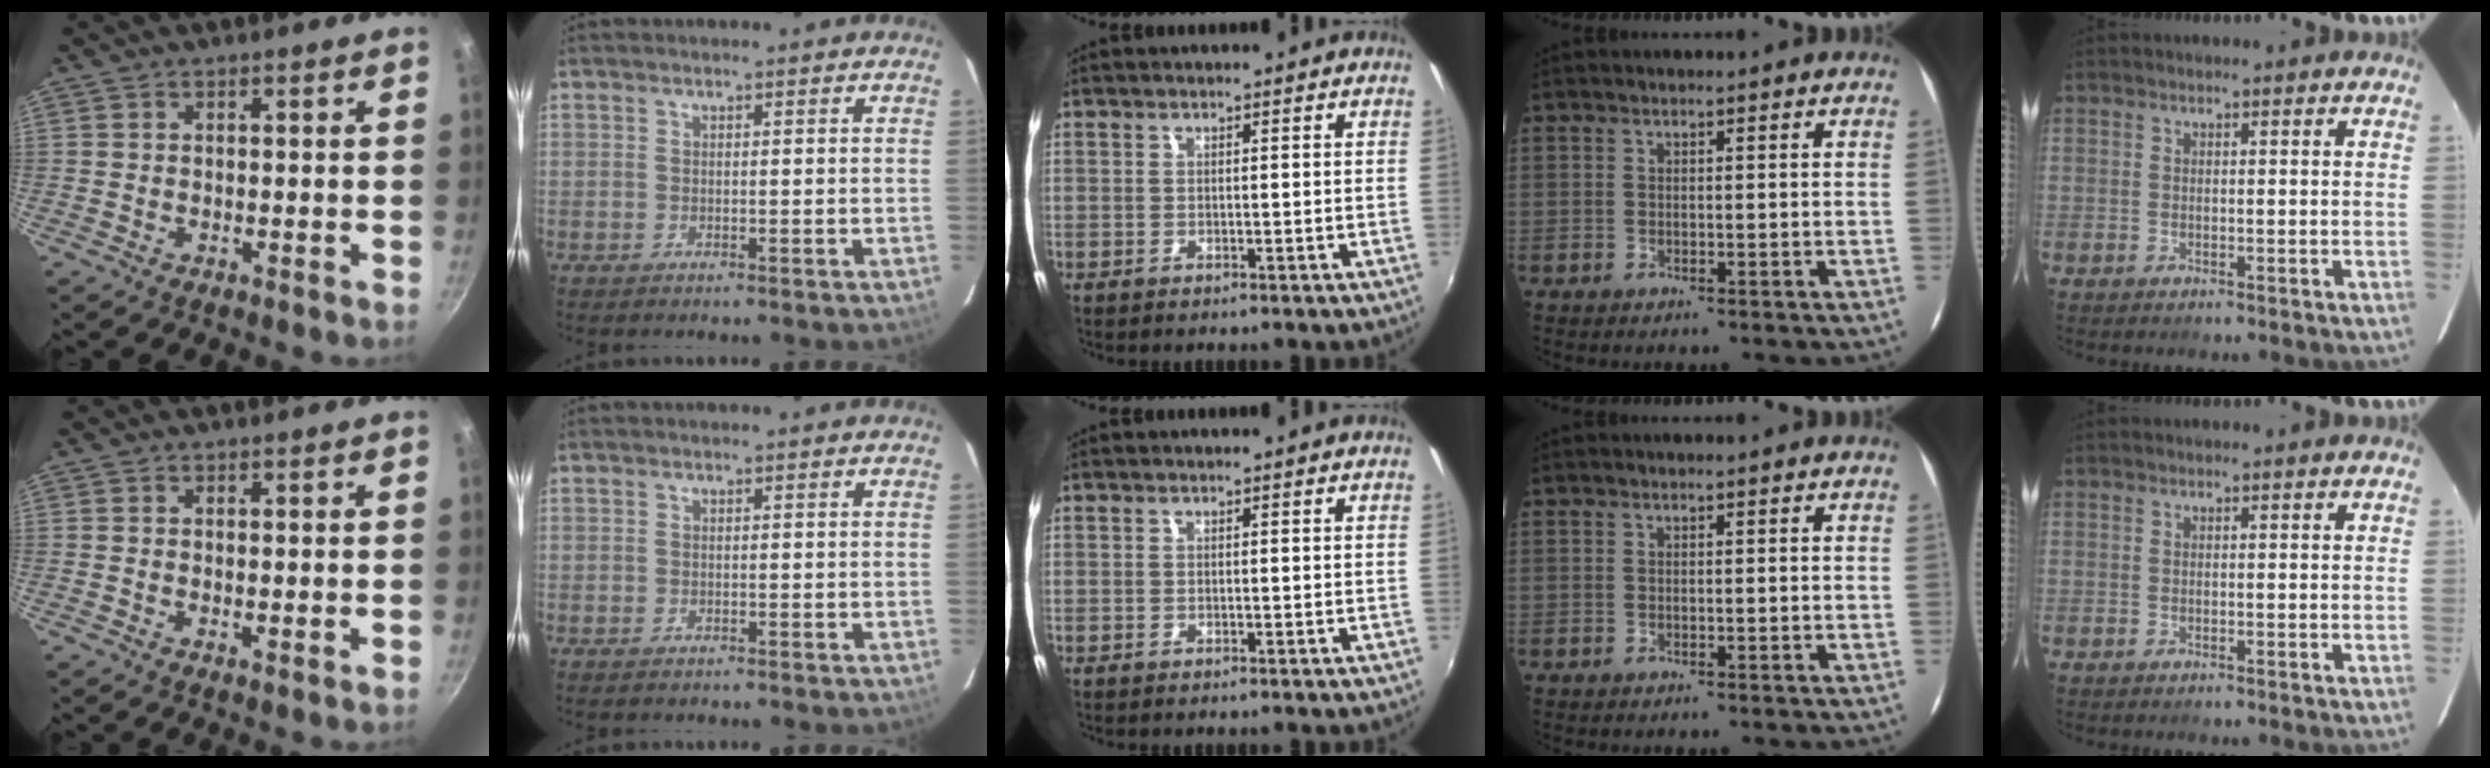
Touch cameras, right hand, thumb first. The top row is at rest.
{"thumb": {"total": 0.6, "force": [0.2, 0.2, 0.5], "torque": [-0.008, -0.007, 0.000]}, "index": {"total": 0.5, "force": [-0.4, 0.2, 0.2], "torque": [-0.006, -0.002, -0.009]}}